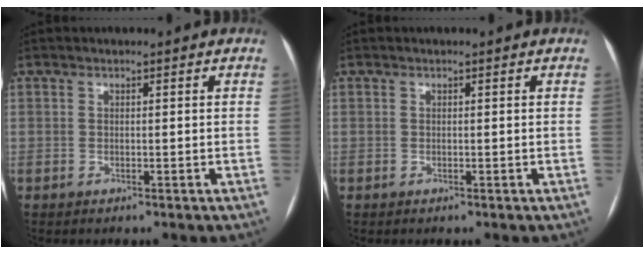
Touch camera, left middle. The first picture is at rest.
{"total": 0.0}